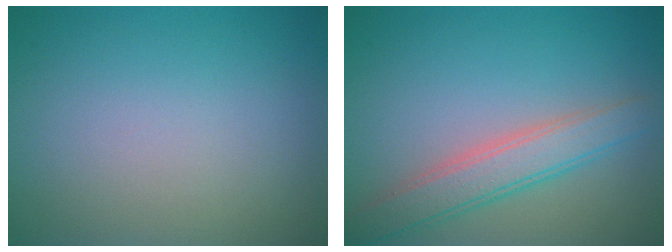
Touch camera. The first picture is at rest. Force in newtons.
{"total": 4.0, "press": 4.0, "slide": 0.1}